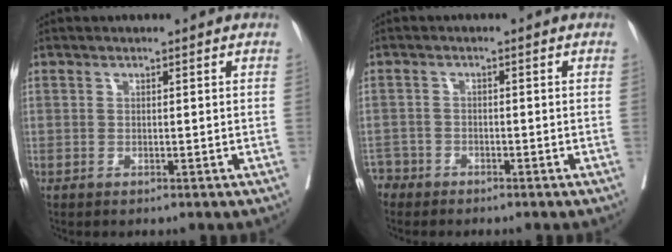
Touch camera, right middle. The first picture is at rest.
{"total": 2.5, "force": [-2.1, 1.0, -0.7], "torque": [0.007, 0.001, -0.045]}